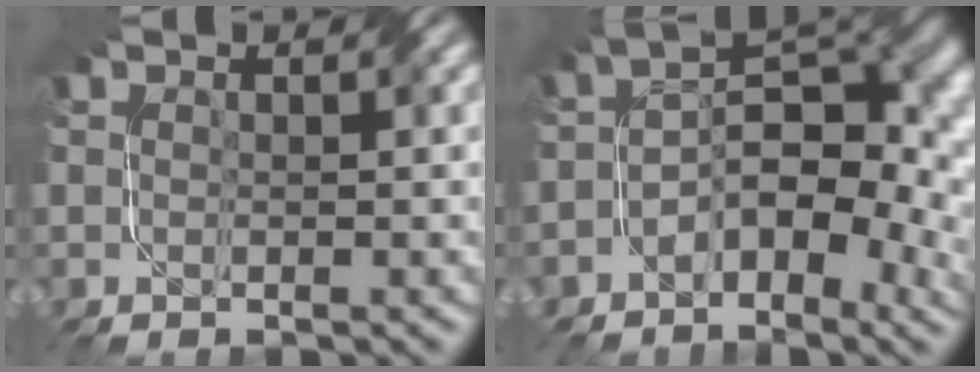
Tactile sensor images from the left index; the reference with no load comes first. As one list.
[{"total": 9.4, "force": [-2.6, 5.4, 7.3], "torque": [-0.090, 0.007, -0.047]}]